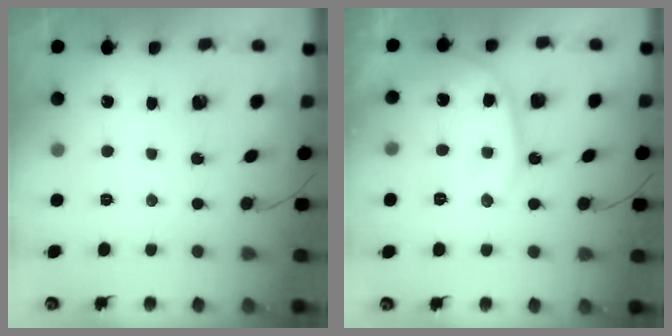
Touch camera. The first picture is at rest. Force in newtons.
{"total": 14.6, "press": 14.6, "slide": 1.0}